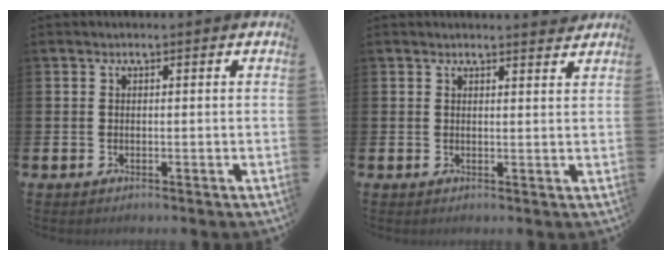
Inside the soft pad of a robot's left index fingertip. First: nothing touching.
{"total": 2.0, "force": [2.0, -0.1, 0.0], "torque": [0.006, -0.015, 0.035]}